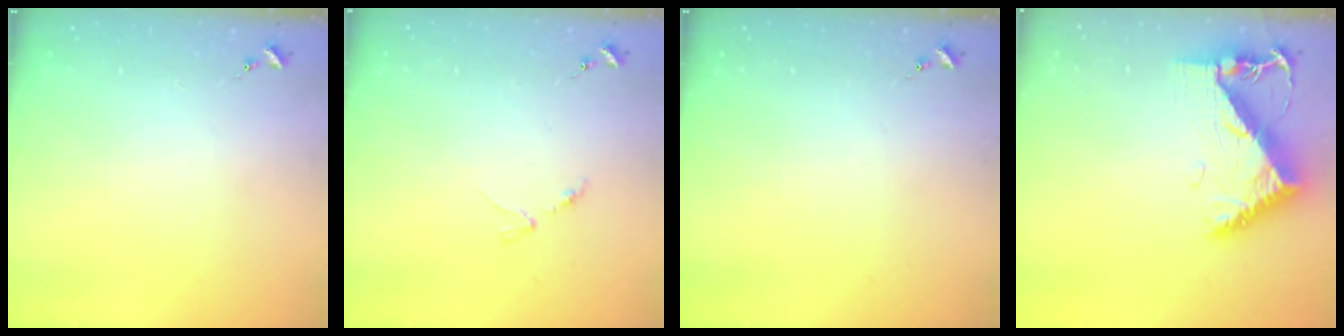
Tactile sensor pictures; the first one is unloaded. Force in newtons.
{"total": 2.9, "press": 2.8, "slide": 0.4}
{"total": 0.0}
{"total": 9.5, "press": 9.4, "slide": 1.0}